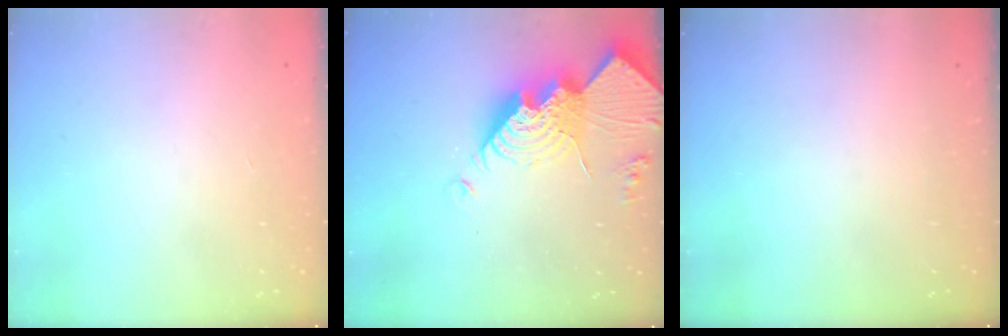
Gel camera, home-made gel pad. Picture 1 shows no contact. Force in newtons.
{"total": 18.0, "press": 17.9, "slide": 1.5}
{"total": 0.0}